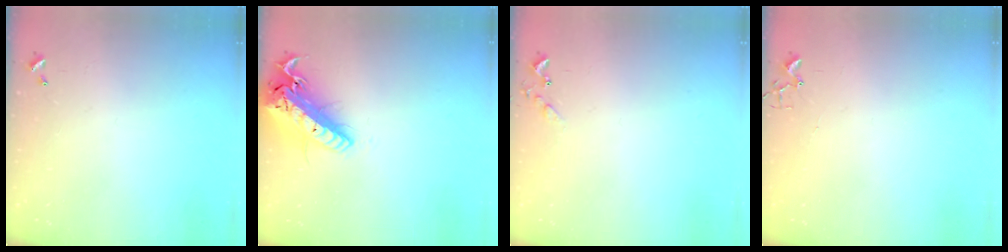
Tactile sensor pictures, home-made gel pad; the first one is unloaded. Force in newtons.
{"total": 21.7, "press": 21.3, "slide": 4.3}
{"total": 5.5, "press": 5.5, "slide": 0.6}
{"total": 2.4, "press": 2.4, "slide": 0.3}